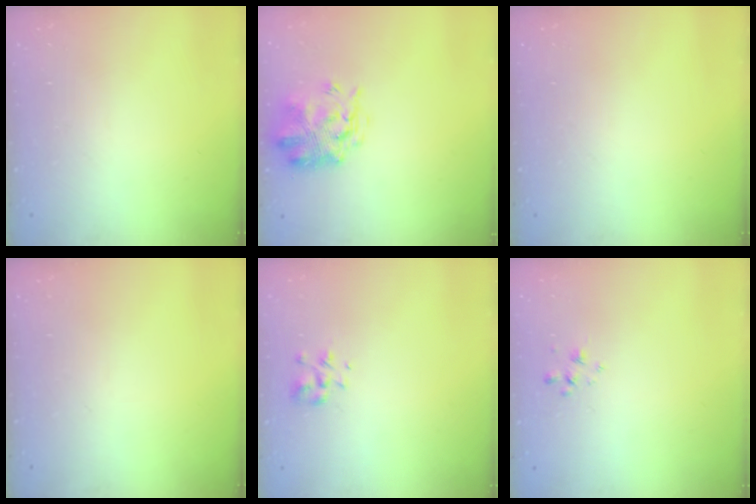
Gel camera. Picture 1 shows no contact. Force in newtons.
{"total": 3.6, "press": 3.2, "slide": 1.6}
{"total": 0.0}
{"total": 0.0}
{"total": 4.0, "press": 3.8, "slide": 1.0}
{"total": 1.7, "press": 1.6, "slide": 0.5}